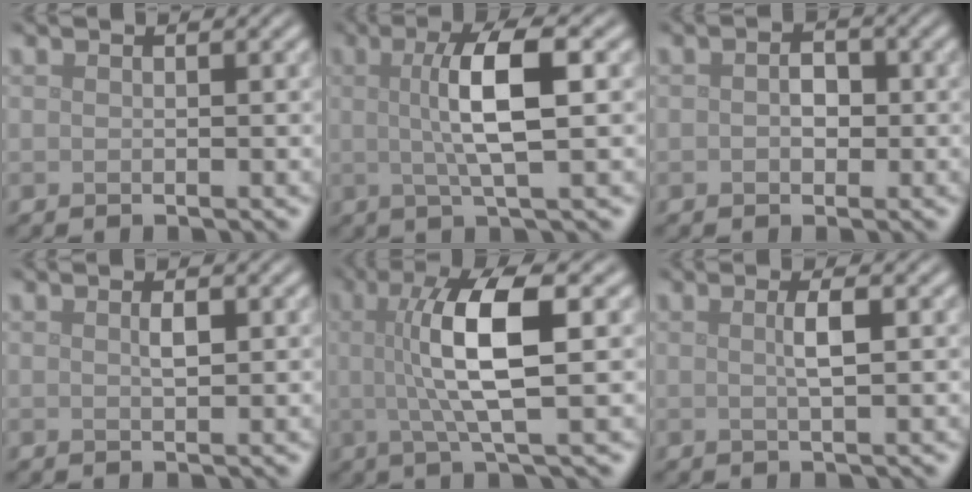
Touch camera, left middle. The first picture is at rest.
{"total": 5.9, "force": [0.7, 1.3, 5.7], "torque": [-0.100, 0.010, 0.011]}
{"total": 1.8, "force": [-0.1, 1.3, 1.3], "torque": [-0.021, -0.001, -0.004]}
{"total": 1.1, "force": [0.3, 0.3, 1.0], "torque": [-0.019, 0.001, 0.005]}
{"total": 7.5, "force": [0.9, 1.9, 7.2], "torque": [-0.126, 0.006, 0.013]}
{"total": 1.9, "force": [0.3, 0.3, 1.8], "torque": [-0.033, 0.006, 0.001]}